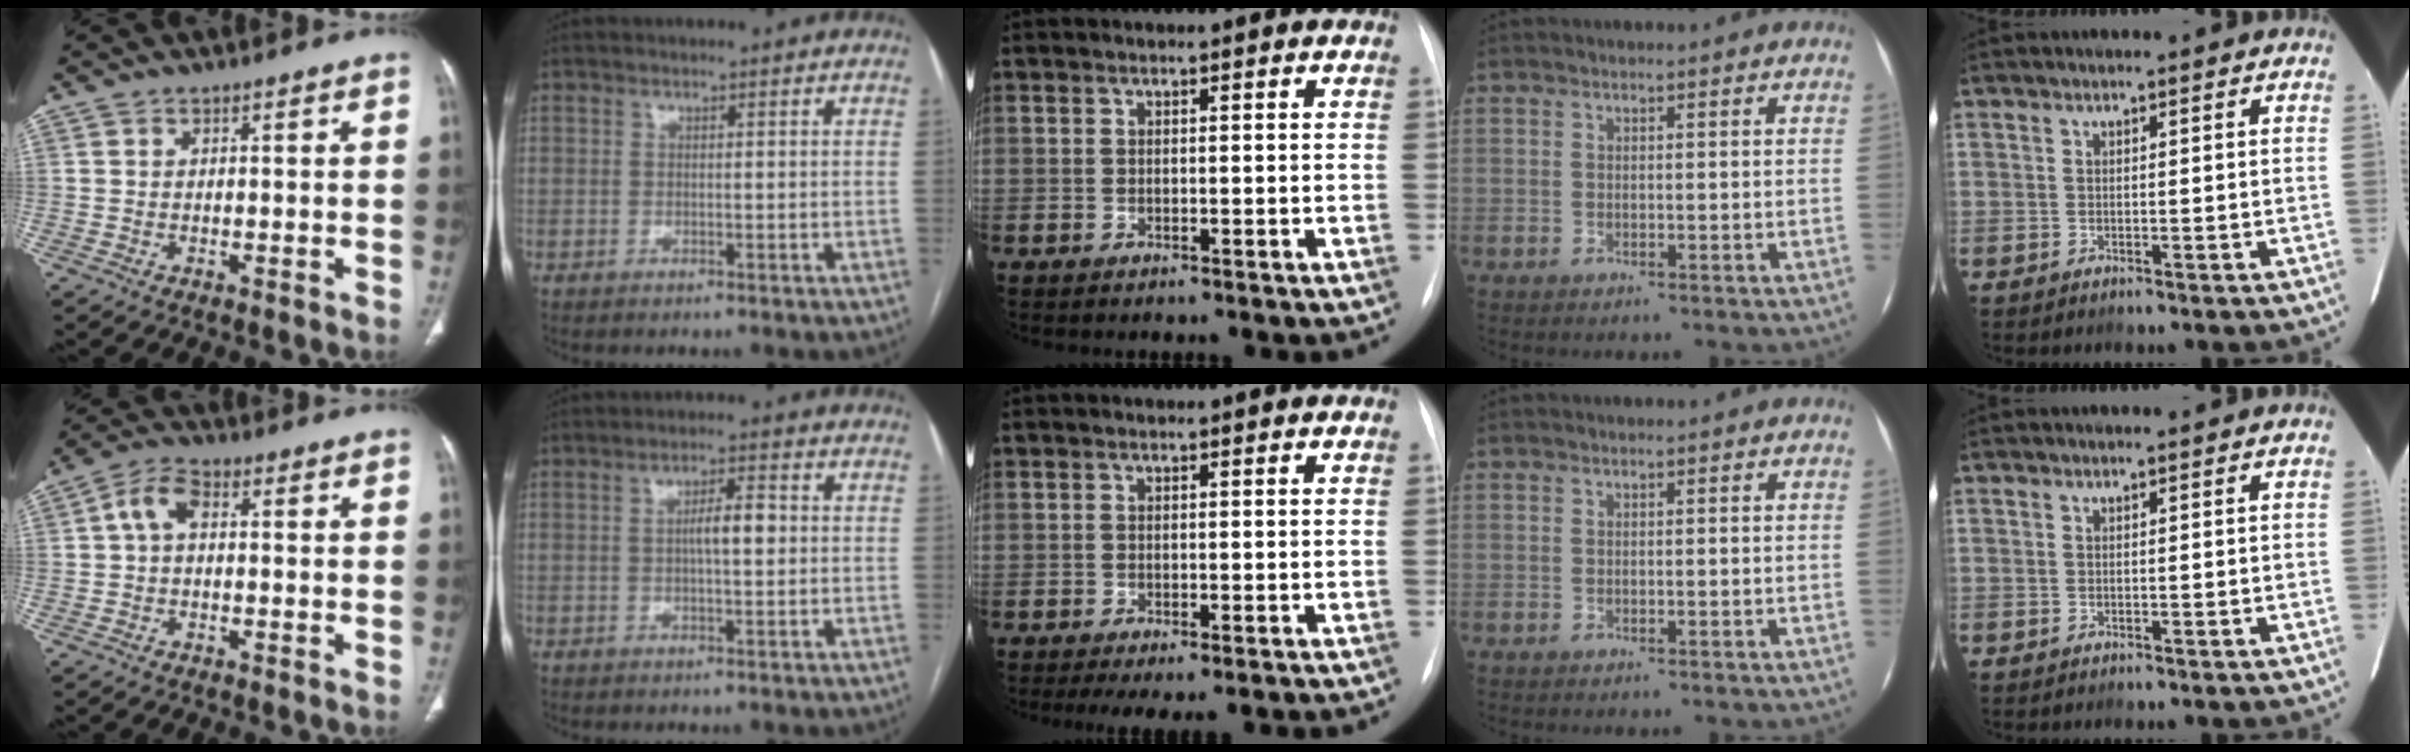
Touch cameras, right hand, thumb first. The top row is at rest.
{"thumb": {"total": 4.8, "force": [0.4, 2.9, 3.9], "torque": [-0.070, 0.016, -0.002]}, "index": {"total": 4.2, "force": [0.2, 0.9, 4.1], "torque": [-0.072, 0.007, 0.003]}, "middle": {"total": 3.6, "force": [-2.2, 0.7, 2.7], "torque": [-0.045, -0.012, -0.032]}}